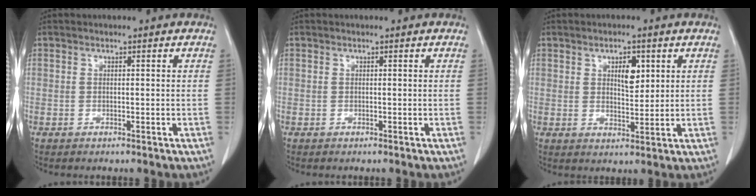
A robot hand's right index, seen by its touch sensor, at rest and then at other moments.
{"total": 0.0}
{"total": 4.2, "force": [1.7, 1.7, 3.4], "torque": [-0.055, -0.002, 0.029]}